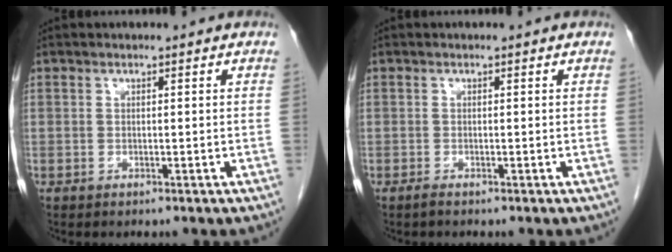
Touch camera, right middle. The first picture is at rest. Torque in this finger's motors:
{"motor_torque": [0.02, 0.00, -0.01, 0.01]}